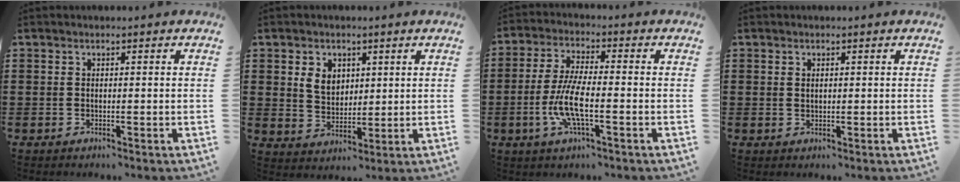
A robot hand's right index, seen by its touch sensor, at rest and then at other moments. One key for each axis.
{"total": 4.7, "fx": 1.7, "fy": 3.8, "fz": 2.3, "tx": -0.060, "ty": 0.013, "tz": 0.030}
{"total": 7.7, "fx": -2.5, "fy": 1.9, "fz": 7.0, "tx": -0.158, "ty": -0.014, "tz": -0.053}
{"total": 0.7, "fx": 0.3, "fy": 0.5, "fz": 0.4, "tx": -0.010, "ty": 0.003, "tz": 0.006}